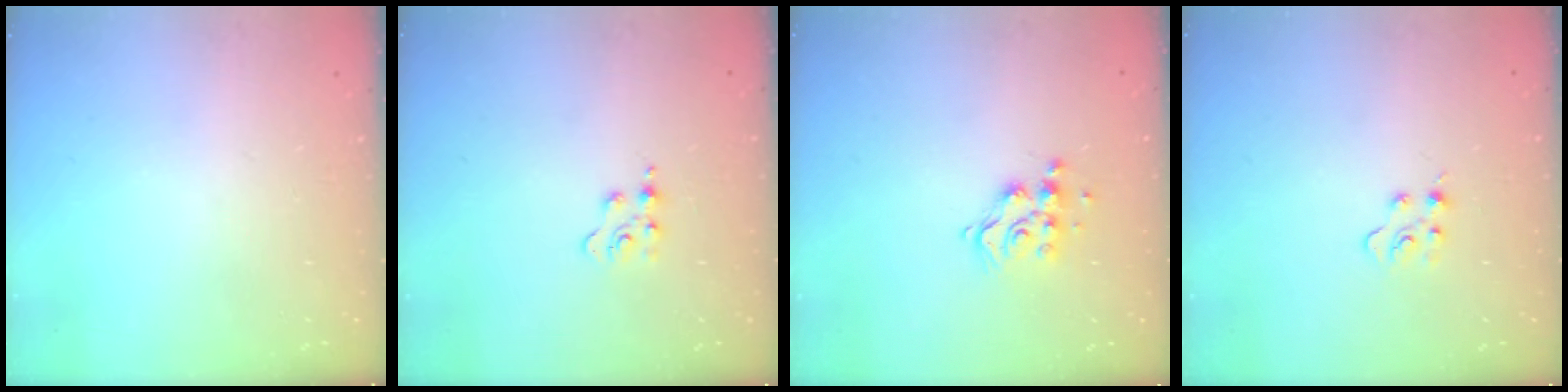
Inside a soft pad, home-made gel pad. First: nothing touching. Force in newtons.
{"total": 2.9, "press": 2.9, "slide": 0.4}
{"total": 10.7, "press": 10.6, "slide": 0.8}
{"total": 3.3, "press": 3.3, "slide": 0.4}